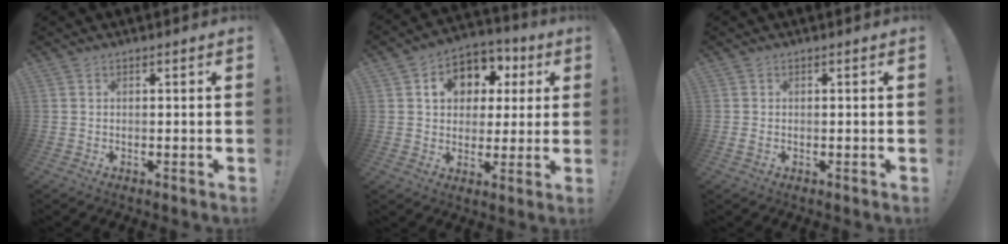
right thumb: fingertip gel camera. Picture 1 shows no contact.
{"total": 11.3, "force": [3.6, 9.3, 5.3], "torque": [-0.075, -0.012, 0.071]}
{"total": 0.9, "force": [0.0, 0.6, 0.6], "torque": [-0.005, -0.001, -0.001]}